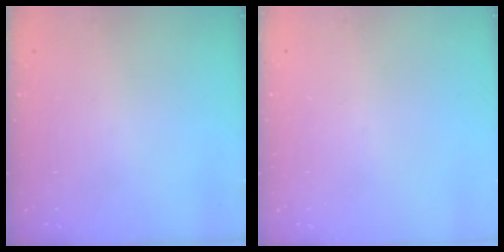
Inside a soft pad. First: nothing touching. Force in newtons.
{"total": 0.0}